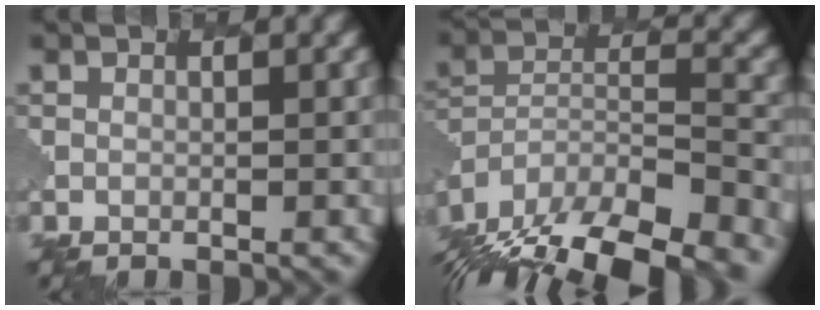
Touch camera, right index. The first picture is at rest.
{"total": 16.1, "force": [-13.4, 5.4, 7.2], "torque": [-0.131, 0.001, -0.190]}